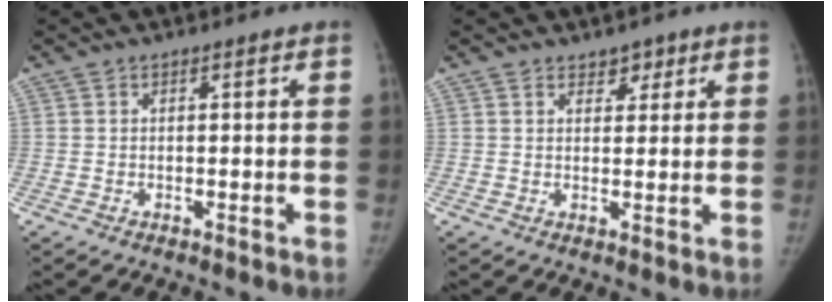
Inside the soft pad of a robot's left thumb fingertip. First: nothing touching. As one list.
[{"total": 2.8, "force": [1.9, 1.9, 1.0], "torque": [0.010, -0.011, 0.027]}]